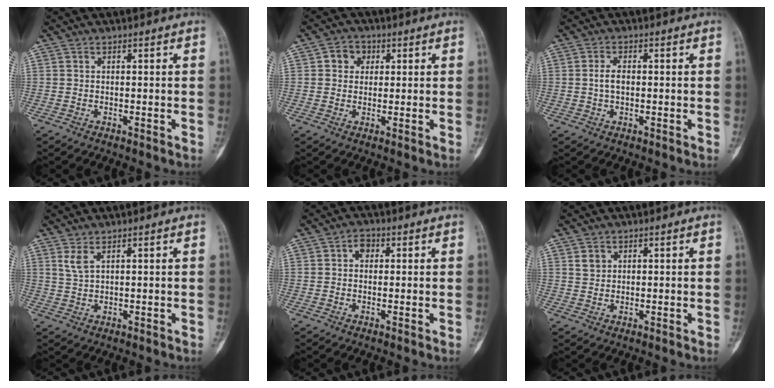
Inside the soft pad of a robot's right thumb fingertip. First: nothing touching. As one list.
[{"total": 3.9, "force": [1.1, 3.4, 1.6], "torque": [-0.001, 0.003, 0.012]}, {"total": 2.8, "force": [0.0, 1.6, 2.3], "torque": [-0.043, 0.006, -0.004]}, {"total": 2.5, "force": [1.5, 0.7, 1.9], "torque": [-0.045, -0.002, 0.039]}, {"total": 2.5, "force": [0.5, 1.9, 1.5], "torque": [-0.010, 0.006, 0.003]}, {"total": 2.0, "force": [1.0, 1.5, 0.7], "torque": [-0.003, -0.003, 0.020]}]